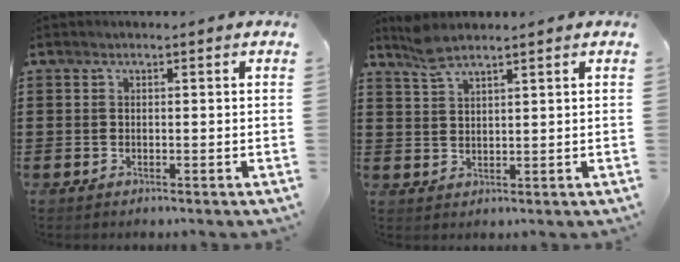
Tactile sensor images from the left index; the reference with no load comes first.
{"total": 3.4, "force": [2.9, 0.2, 1.8], "torque": [-0.043, -0.002, 0.053]}